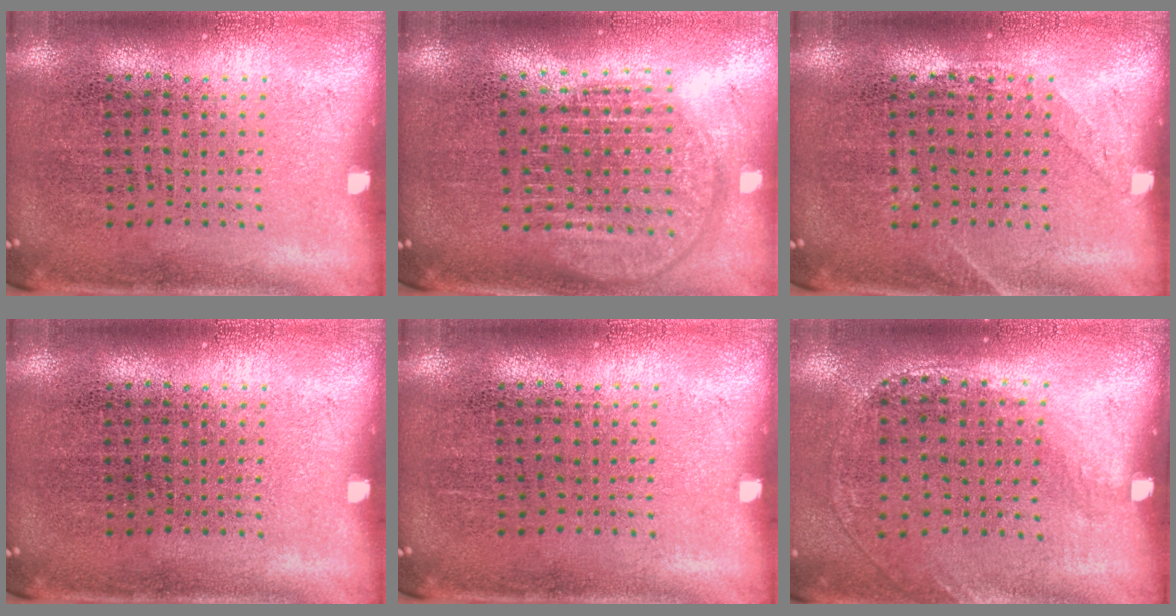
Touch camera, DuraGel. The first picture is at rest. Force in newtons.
{"total": 1.8, "press": 1.6, "slide": 0.9}
{"total": 1.1, "press": 1.1, "slide": 0.2}
{"total": 0.0}
{"total": 0.0}
{"total": 1.4, "press": 1.0, "slide": 1.0}